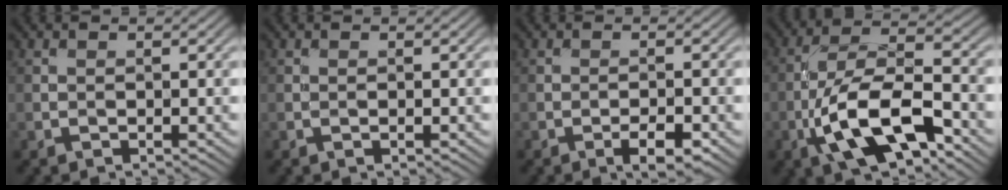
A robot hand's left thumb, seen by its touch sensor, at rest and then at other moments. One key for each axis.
{"total": 0.0}
{"total": 3.0, "fx": -1.6, "fy": 0.8, "fz": 2.4, "tx": -0.041, "ty": 0.002, "tz": -0.027}
{"total": 12.4, "fx": -5.2, "fy": 4.9, "fz": 10.2, "tx": -0.198, "ty": -0.002, "tz": -0.107}